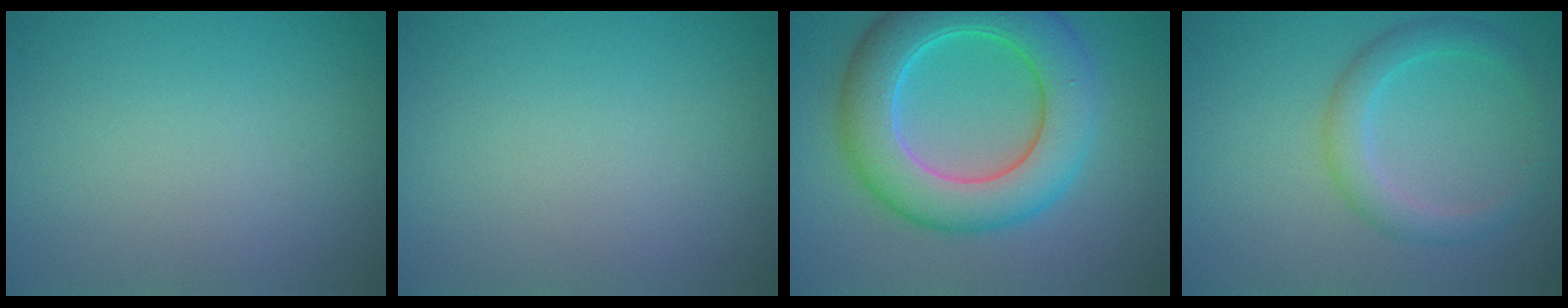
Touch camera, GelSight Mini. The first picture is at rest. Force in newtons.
{"total": 0.0}
{"total": 8.8, "press": 8.8, "slide": 0.1}
{"total": 2.7, "press": 2.7, "slide": 0.1}